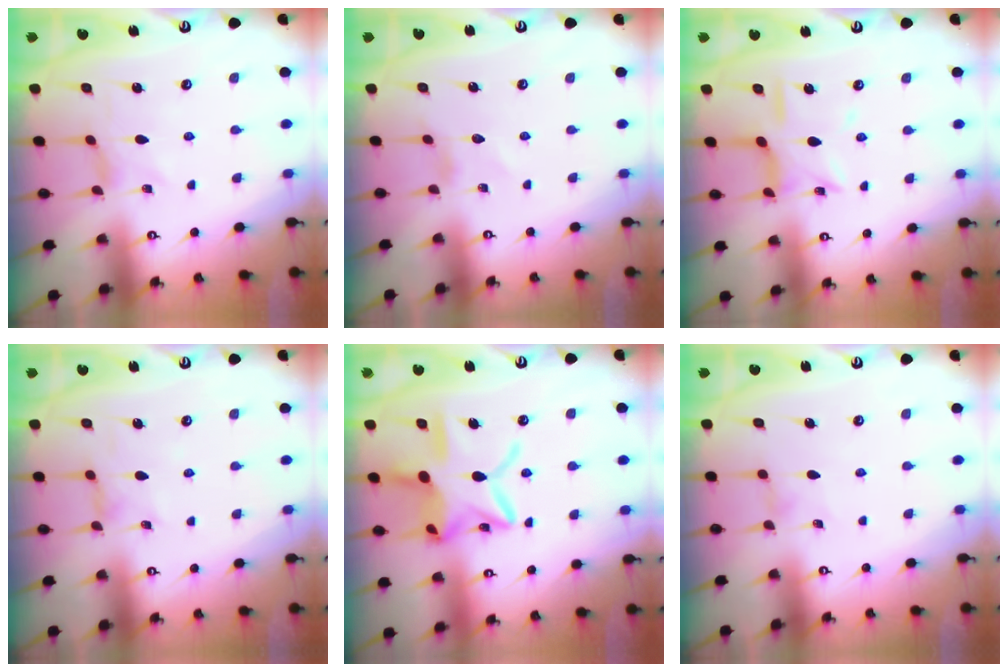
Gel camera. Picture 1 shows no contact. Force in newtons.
{"total": 0.9, "press": 0.9, "slide": 0.1}
{"total": 9.3, "press": 9.3, "slide": 0.7}
{"total": 2.7, "press": 2.6, "slide": 0.4}
{"total": 17.8, "press": 17.7, "slide": 1.4}
{"total": 0.0}